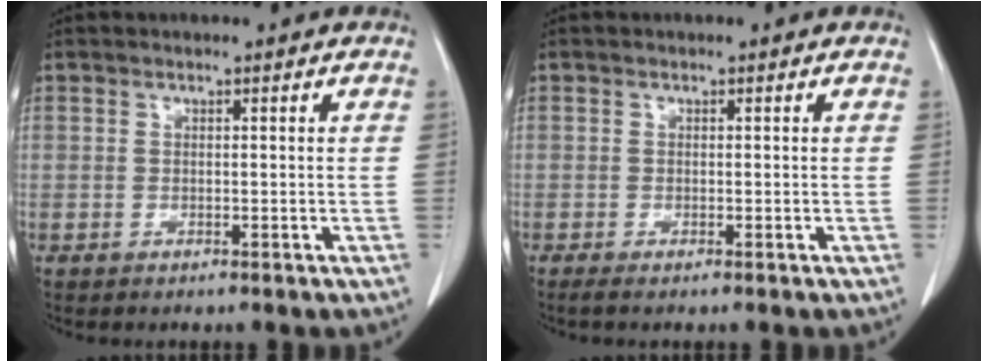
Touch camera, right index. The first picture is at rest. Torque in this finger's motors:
{"motor_torque": [-0.02, 0.03, 0.07, 0.02]}